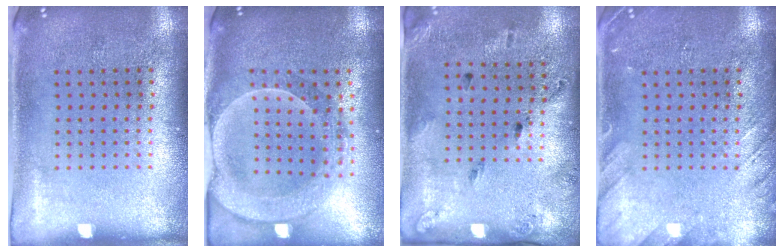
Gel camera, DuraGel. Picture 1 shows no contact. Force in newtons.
{"total": 2.2, "press": 2.1, "slide": 0.8}
{"total": 1.8, "press": 1.1, "slide": 1.5}
{"total": 2.0, "press": 2.0, "slide": 0.2}